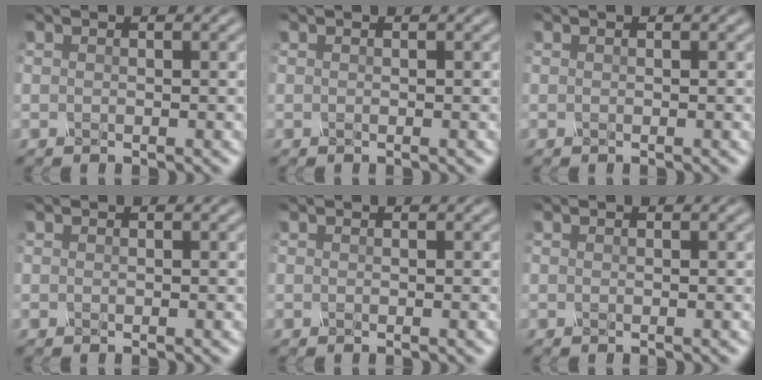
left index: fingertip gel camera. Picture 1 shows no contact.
{"total": 0.0}
{"total": 0.0}
{"total": 0.0}
{"total": 0.0}
{"total": 0.0}